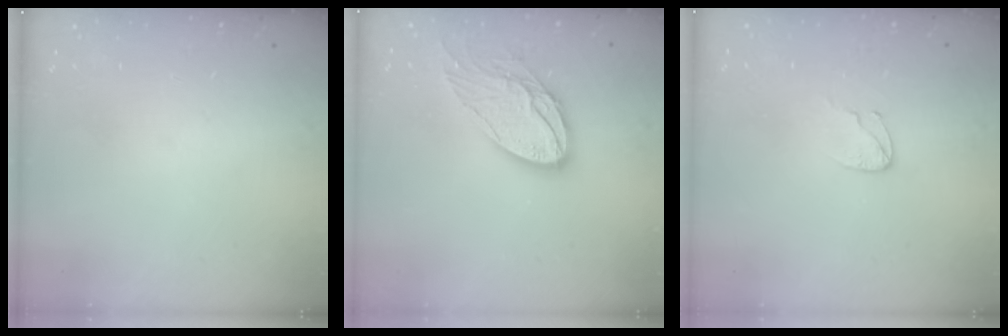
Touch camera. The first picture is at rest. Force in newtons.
{"total": 14.0, "press": 13.9, "slide": 1.2}
{"total": 5.4, "press": 5.4, "slide": 0.3}